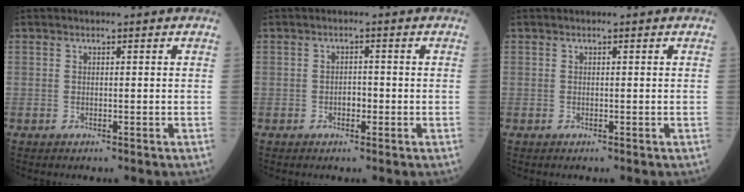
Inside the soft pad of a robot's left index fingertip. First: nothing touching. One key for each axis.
{"total": 1.7, "fx": -0.6, "fy": 1.0, "fz": 1.2, "tx": -0.018, "ty": 0.004, "tz": -0.010}
{"total": 0.0}